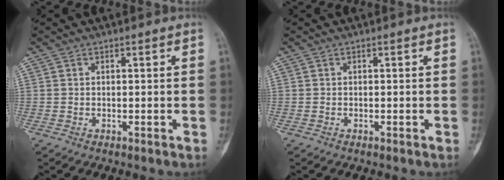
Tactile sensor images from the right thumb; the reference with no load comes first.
{"total": 0.0}